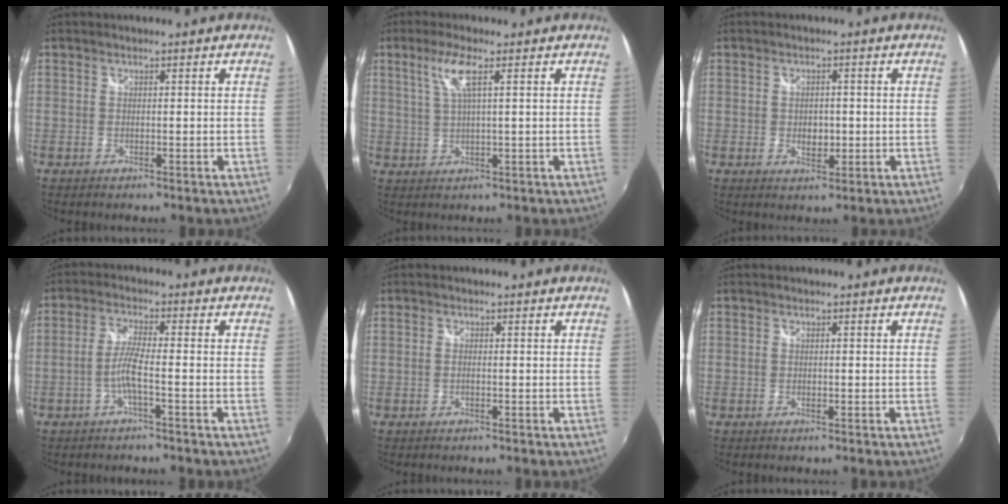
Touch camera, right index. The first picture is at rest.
{"total": 4.9, "force": [2.1, 0.0, 4.4], "torque": [-0.090, 0.001, 0.045]}
{"total": 3.3, "force": [-0.4, 2.4, 2.3], "torque": [-0.034, -0.003, -0.006]}
{"total": 4.2, "force": [-1.7, -0.2, 3.9], "torque": [-0.087, 0.003, -0.033]}
{"total": 0.9, "force": [-0.2, 0.1, 0.8], "torque": [-0.017, 0.001, -0.006]}
{"total": 0.0}